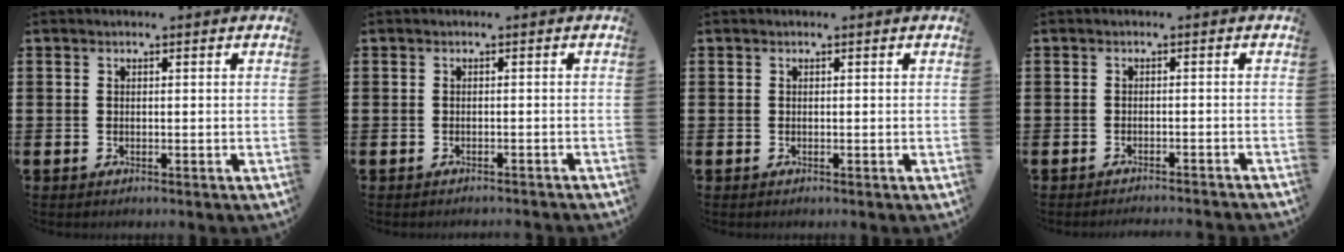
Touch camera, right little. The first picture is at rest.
{"total": 0.6, "force": [-0.6, -0.1, 0.1], "torque": [-0.001, -0.001, -0.013]}
{"total": 0.0}
{"total": 1.1, "force": [-1.1, -0.3, 0.0], "torque": [0.001, 0.003, -0.022]}